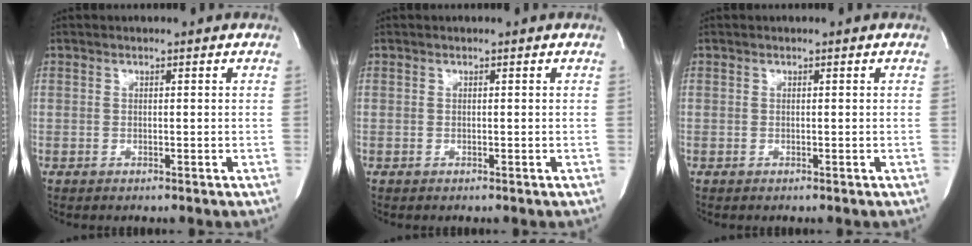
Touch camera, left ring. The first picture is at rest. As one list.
[{"total": 0.0}, {"total": 0.0}]